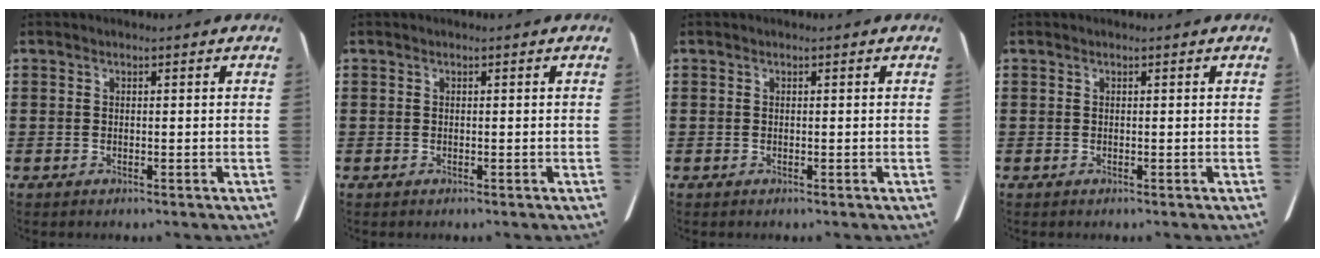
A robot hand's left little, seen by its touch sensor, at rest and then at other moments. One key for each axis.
{"total": 0.0}
{"total": 0.0}
{"total": 0.0}